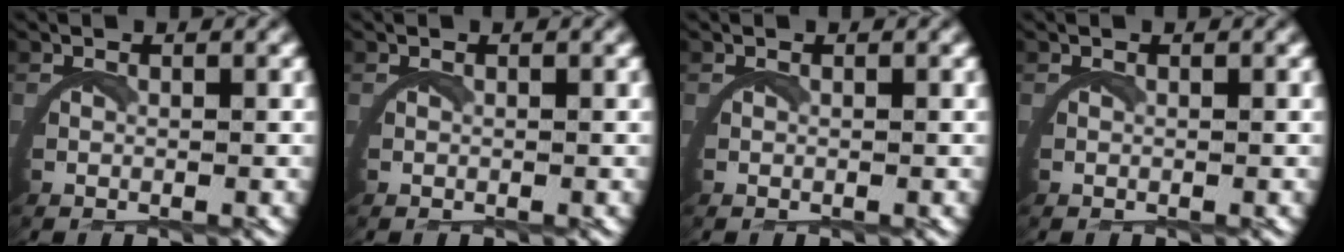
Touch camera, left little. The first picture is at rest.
{"total": 0.0}
{"total": 0.0}
{"total": 0.0}